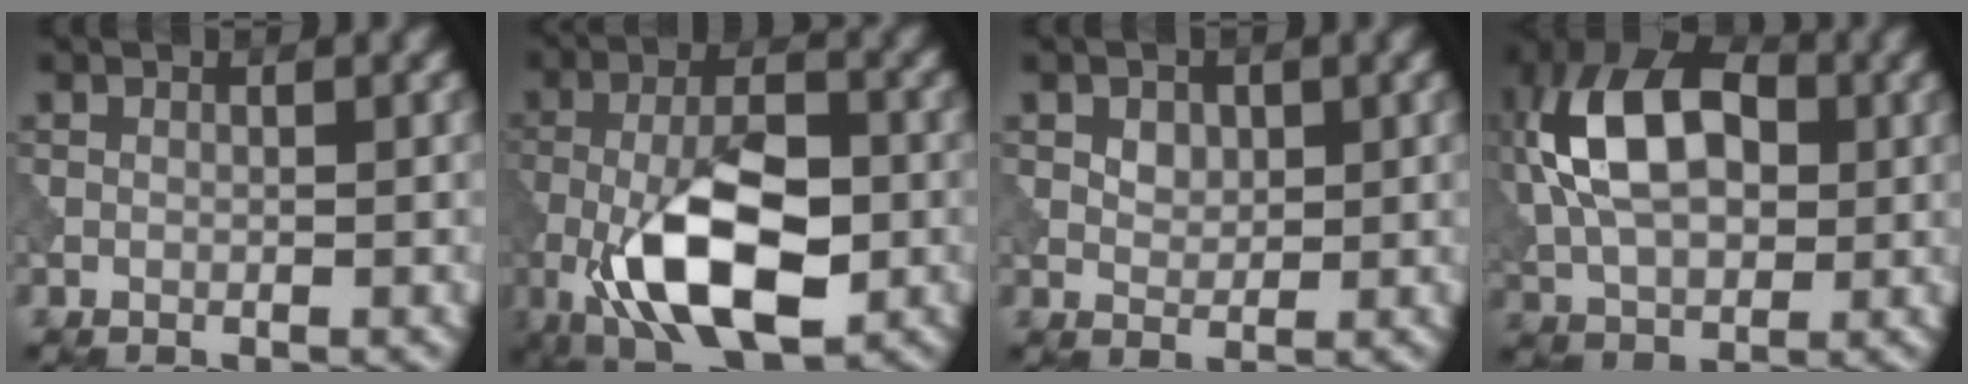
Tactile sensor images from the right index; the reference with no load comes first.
{"total": 11.3, "force": [-3.9, 5.0, 9.4], "torque": [-0.174, -0.001, -0.074]}
{"total": 2.2, "force": [0.9, 1.6, 1.3], "torque": [-0.023, 0.006, 0.014]}
{"total": 11.7, "force": [1.9, 7.2, 9.0], "torque": [-0.187, 0.025, 0.018]}